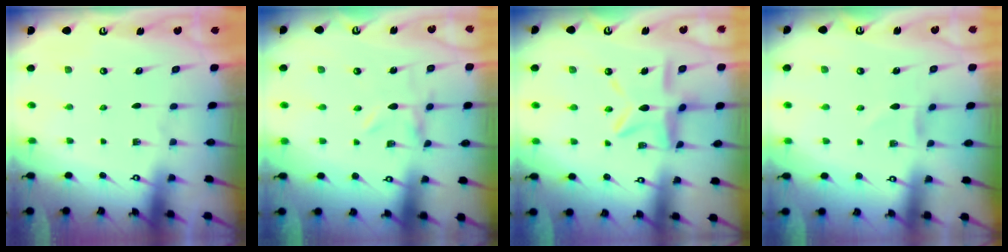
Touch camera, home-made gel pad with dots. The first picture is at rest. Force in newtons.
{"total": 0.0}
{"total": 11.3, "press": 11.3, "slide": 1.0}
{"total": 1.1, "press": 1.0, "slide": 0.3}